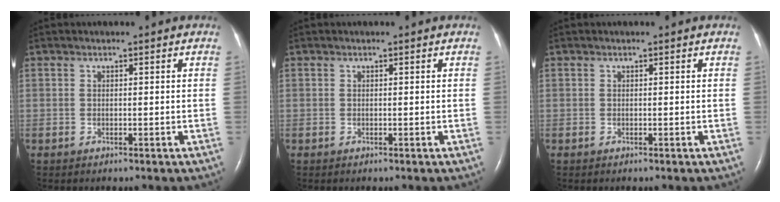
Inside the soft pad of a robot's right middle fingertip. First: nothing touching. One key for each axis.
{"total": 0.0}
{"total": 0.0}